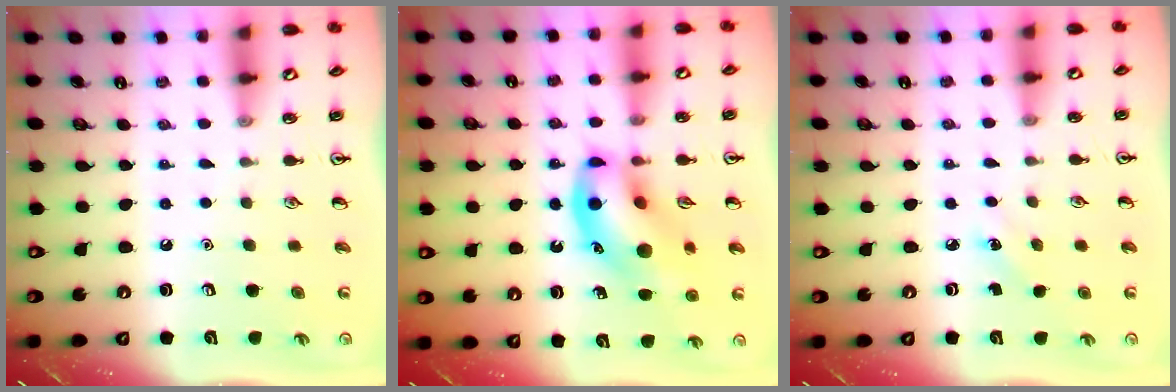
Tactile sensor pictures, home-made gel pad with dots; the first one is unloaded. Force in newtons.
{"total": 15.8, "press": 15.6, "slide": 2.6}
{"total": 1.9, "press": 1.7, "slide": 0.8}